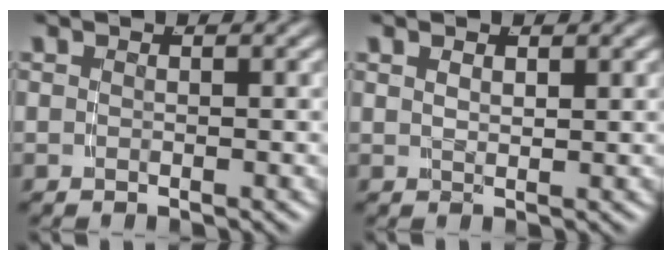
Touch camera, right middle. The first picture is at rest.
{"total": 1.0, "force": [0.7, -0.1, 0.8], "torque": [-0.011, -0.007, 0.022]}